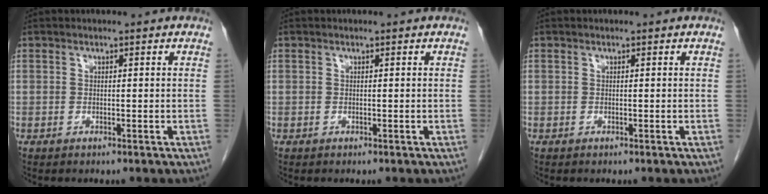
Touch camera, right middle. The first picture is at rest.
{"total": 0.0}
{"total": 0.0}